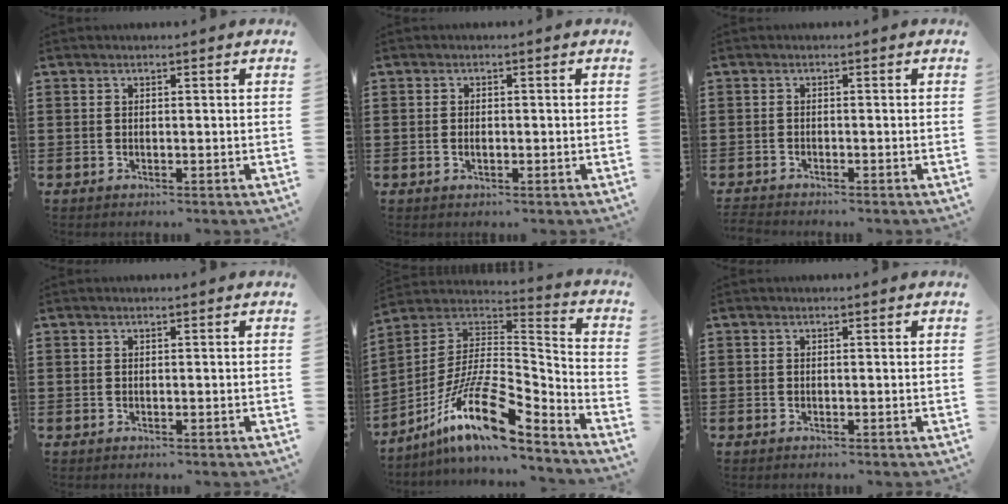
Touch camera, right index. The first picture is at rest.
{"total": 1.0, "force": [-0.3, 0.5, 0.8], "torque": [-0.017, -0.002, -0.005]}
{"total": 1.2, "force": [-1.2, 0.0, -0.2], "torque": [0.000, 0.002, -0.026]}
{"total": 0.0}
{"total": 16.3, "force": [-9.4, 4.8, 12.4], "torque": [-0.244, 0.013, -0.168]}
{"total": 0.0}